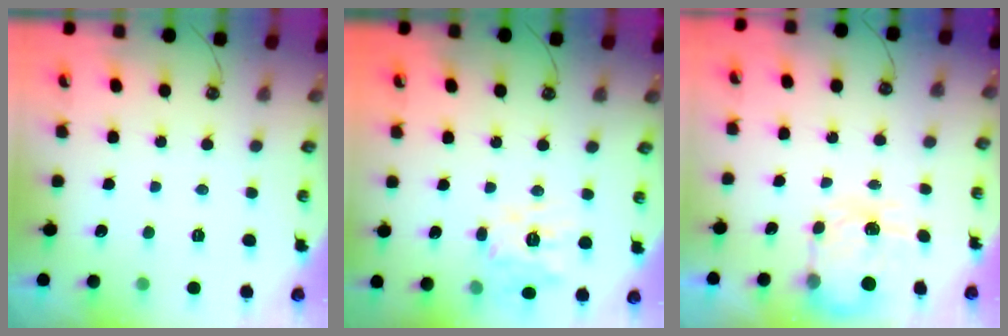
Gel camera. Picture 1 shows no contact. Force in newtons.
{"total": 12.8, "press": 12.8, "slide": 1.2}
{"total": 5.2, "press": 5.2, "slide": 0.4}